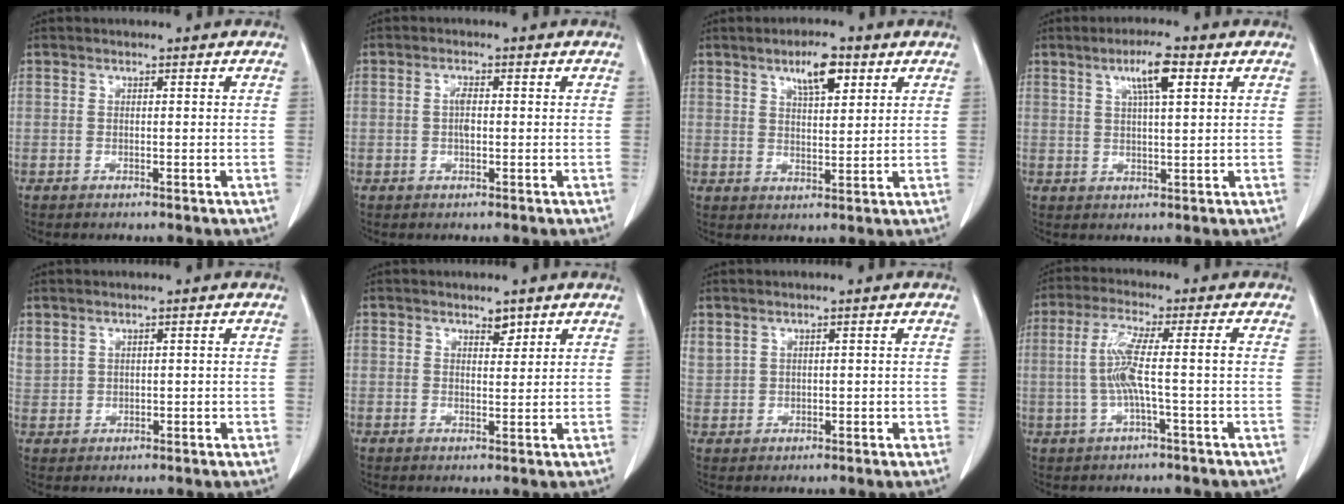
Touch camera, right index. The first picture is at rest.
{"total": 1.9, "force": [-0.1, 0.6, 1.8], "torque": [-0.036, 0.003, -0.003]}
{"total": 5.9, "force": [3.3, 1.8, 4.6], "torque": [-0.078, 0.002, 0.055]}
{"total": 5.7, "force": [2.6, 0.5, 5.0], "torque": [-0.089, 0.006, 0.044]}
{"total": 3.5, "force": [1.8, 2.3, 1.9], "torque": [-0.050, 0.018, 0.053]}
{"total": 1.9, "force": [1.5, 0.8, 0.8], "torque": [-0.010, -0.006, 0.022]}
{"total": 3.4, "force": [1.6, 2.1, 2.1], "torque": [-0.051, 0.018, 0.048]}
{"total": 6.6, "force": [-0.5, -0.2, 6.6], "torque": [-0.139, 0.015, -0.008]}